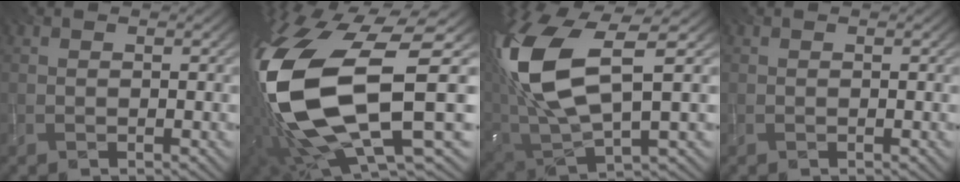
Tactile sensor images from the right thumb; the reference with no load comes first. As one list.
[{"total": 19.4, "force": [-1.7, 7.8, 17.7], "torque": [-0.399, -0.050, -0.011]}, {"total": 14.6, "force": [3.4, 6.7, 12.5], "torque": [-0.300, 0.006, 0.071]}, {"total": 0.0}]